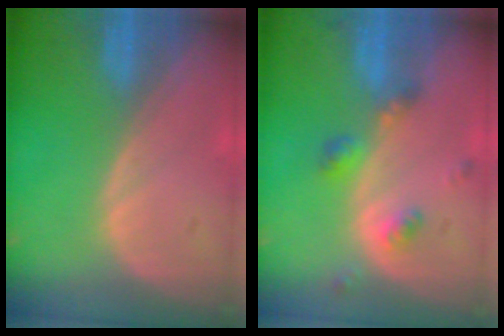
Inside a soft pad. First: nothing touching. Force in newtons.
{"total": 4.8, "press": 4.3, "slide": 2.1}